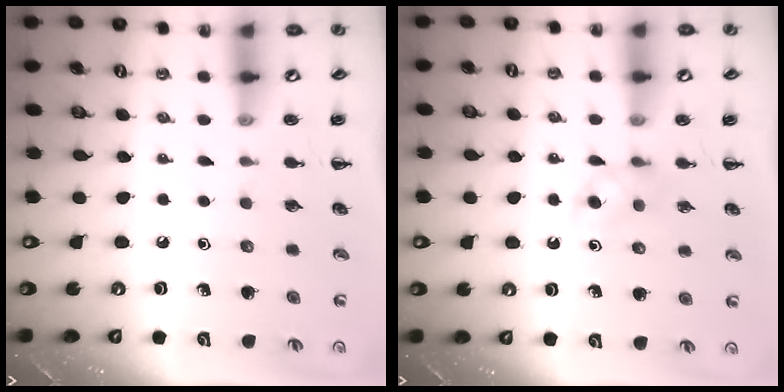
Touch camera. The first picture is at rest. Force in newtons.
{"total": 5.3, "press": 4.9, "slide": 2.1}